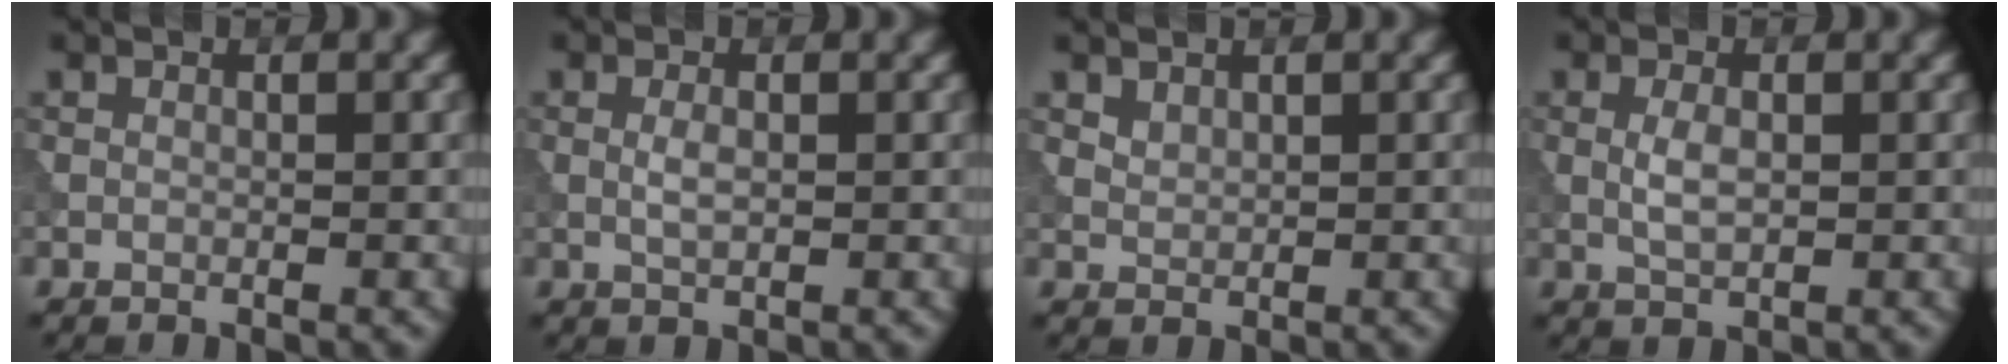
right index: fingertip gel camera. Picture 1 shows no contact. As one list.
[{"total": 1.4, "force": [0.1, 0.6, 1.3], "torque": [-0.030, 0.000, 0.003]}, {"total": 1.2, "force": [0.9, 0.6, 0.4], "torque": [-0.012, -0.001, 0.021]}, {"total": 2.2, "force": [0.2, 1.0, 1.9], "torque": [-0.045, 0.000, 0.005]}]